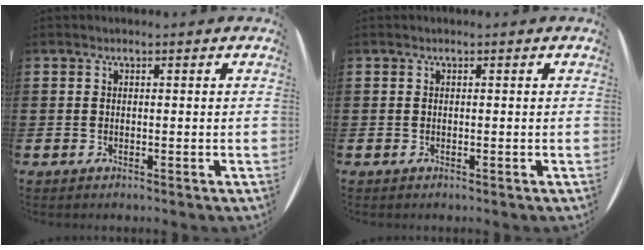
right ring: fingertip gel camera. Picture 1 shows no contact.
{"total": 0.0}